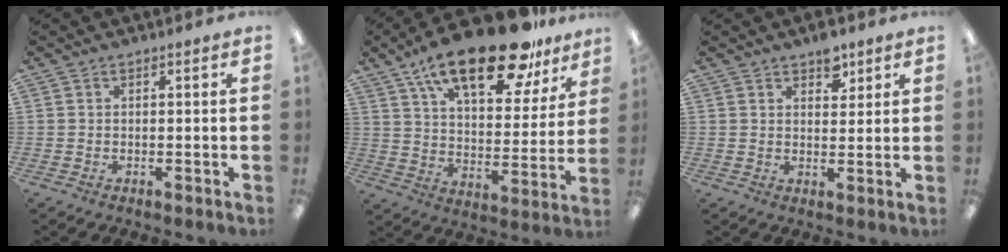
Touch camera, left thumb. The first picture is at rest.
{"total": 23.0, "force": [15.5, 8.6, 14.6], "torque": [-0.233, -0.086, 0.262]}
{"total": 5.2, "force": [3.6, 2.8, 2.5], "torque": [-0.017, -0.019, 0.058]}